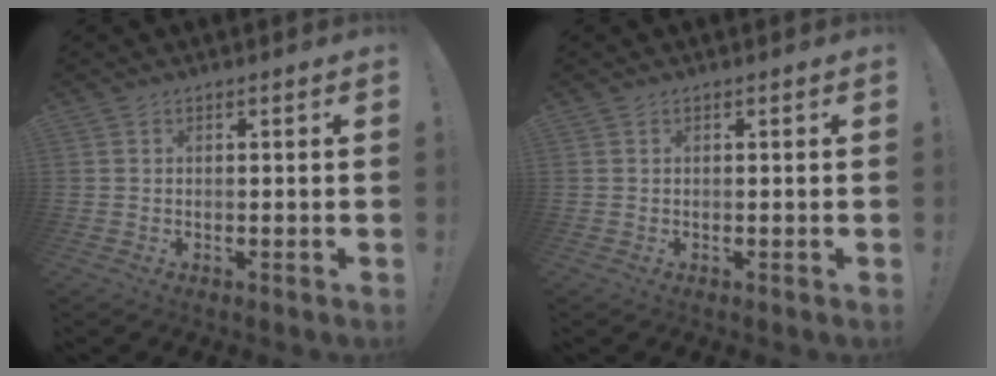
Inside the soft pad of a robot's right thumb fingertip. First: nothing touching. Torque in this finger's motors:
{"motor_torque": [0.00, 0.04, -0.08, 0.06, 0.04]}